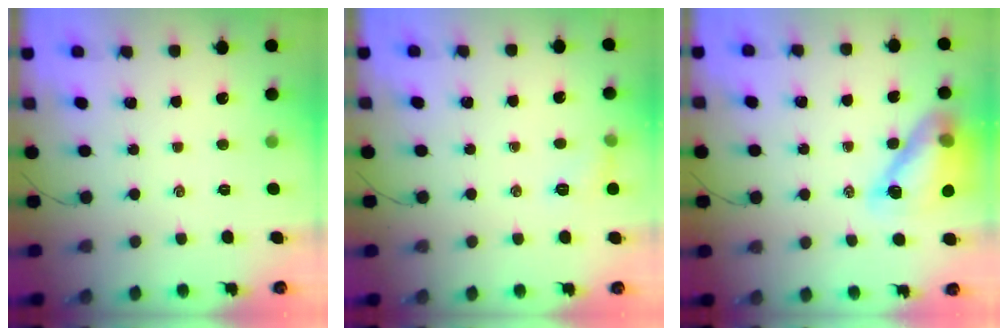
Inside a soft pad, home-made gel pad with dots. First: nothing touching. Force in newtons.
{"total": 6.6, "press": 6.5, "slide": 1.0}
{"total": 14.2, "press": 13.6, "slide": 4.1}